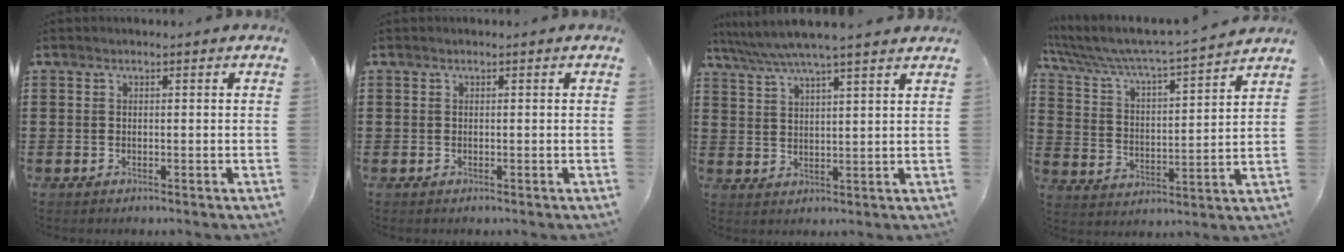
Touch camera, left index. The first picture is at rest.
{"total": 0.0}
{"total": 5.8, "force": [5.1, -0.1, 2.9], "torque": [-0.071, -0.023, 0.088]}
{"total": 5.2, "force": [4.8, -0.1, 1.8], "torque": [-0.061, -0.042, 0.073]}